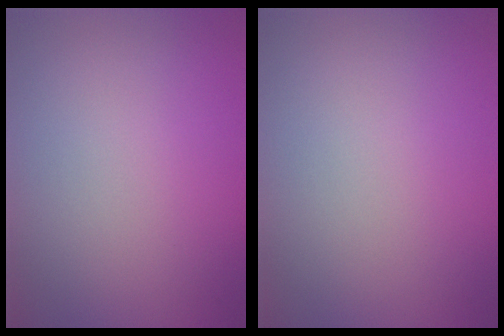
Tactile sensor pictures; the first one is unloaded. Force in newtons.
{"total": 0.0}